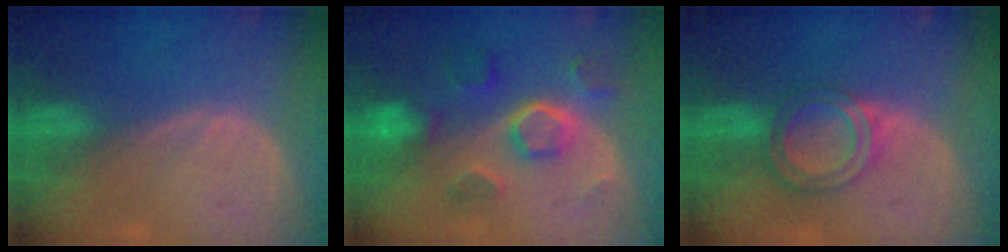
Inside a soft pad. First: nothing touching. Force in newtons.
{"total": 8.6, "press": 7.7, "slide": 3.8}
{"total": 6.2, "press": 5.4, "slide": 3.0}